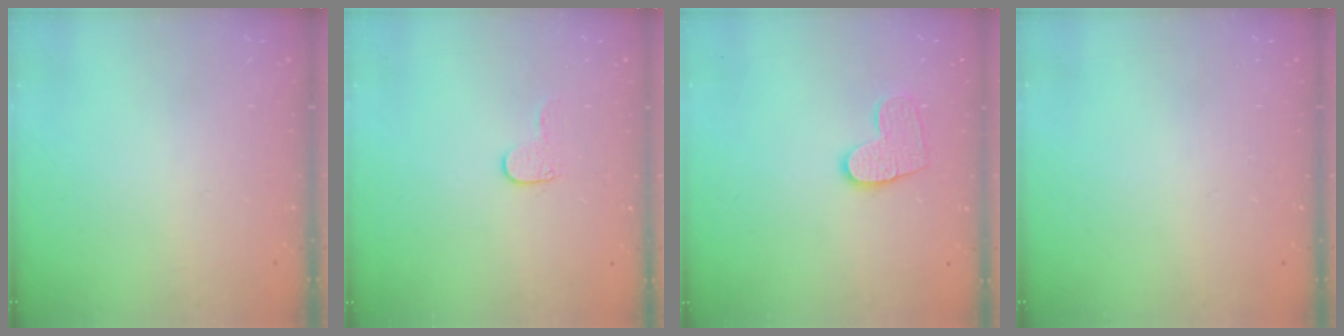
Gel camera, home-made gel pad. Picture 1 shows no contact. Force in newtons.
{"total": 4.7, "press": 4.7, "slide": 0.5}
{"total": 9.9, "press": 9.9, "slide": 0.7}
{"total": 0.0}